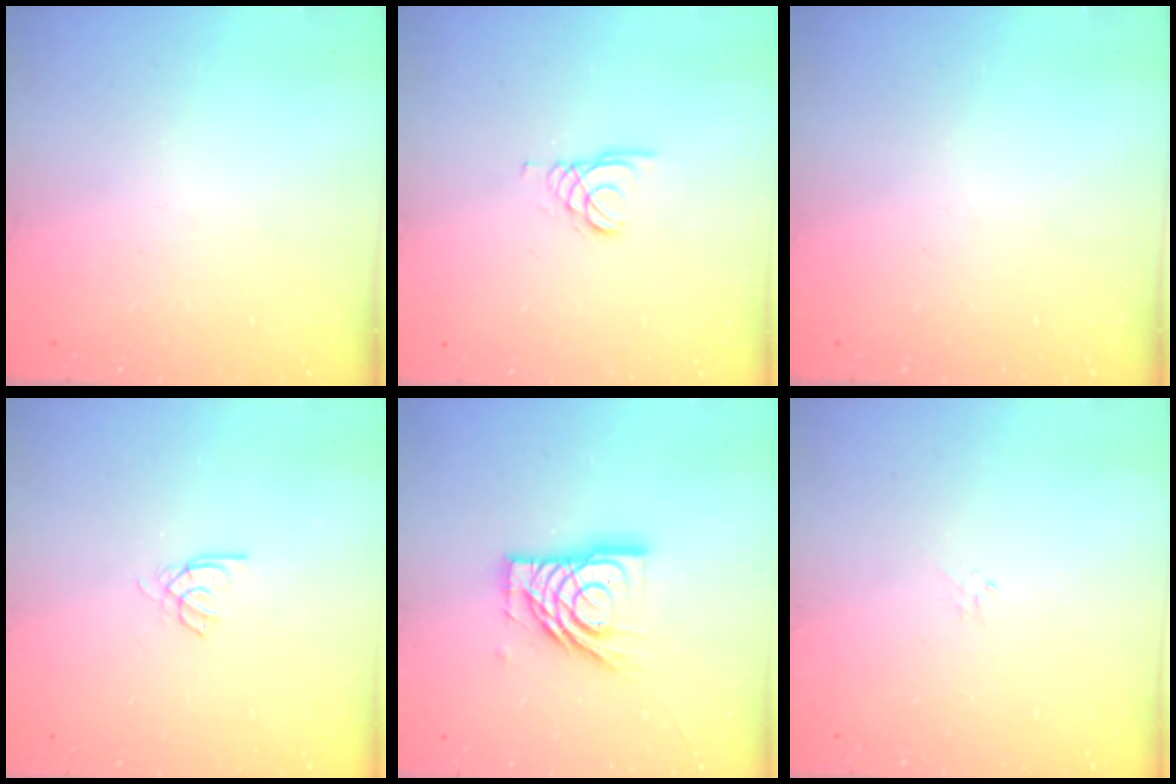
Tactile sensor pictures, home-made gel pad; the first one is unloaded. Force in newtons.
{"total": 1.5, "press": 1.5, "slide": 0.1}
{"total": 0.0}
{"total": 2.2, "press": 2.1, "slide": 0.4}
{"total": 14.2, "press": 14.1, "slide": 1.6}
{"total": 0.7, "press": 0.5, "slide": 0.4}